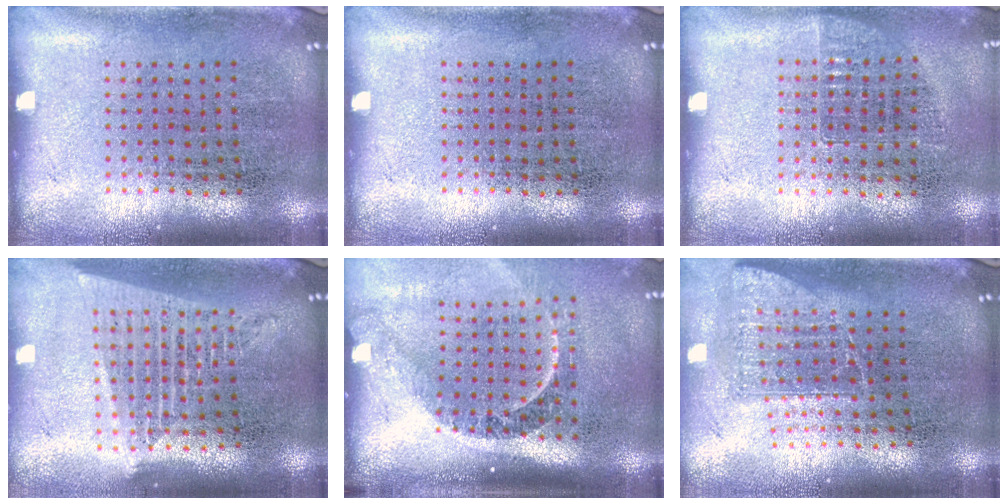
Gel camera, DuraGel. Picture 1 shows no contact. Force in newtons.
{"total": 0.0}
{"total": 0.6, "press": 0.6, "slide": 0.2}
{"total": 1.8, "press": 1.6, "slide": 0.9}
{"total": 2.3, "press": 1.6, "slide": 1.6}
{"total": 1.5, "press": 1.2, "slide": 0.9}